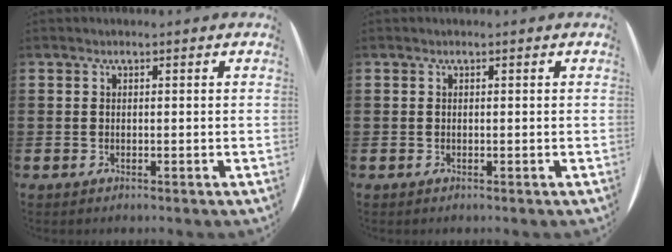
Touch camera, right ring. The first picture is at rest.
{"total": 0.0}